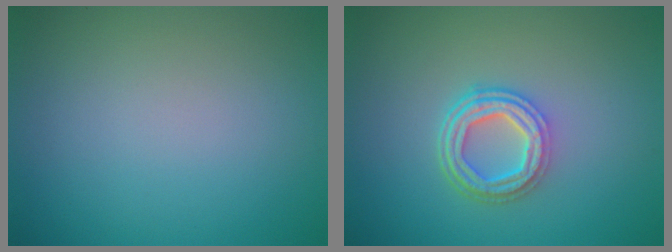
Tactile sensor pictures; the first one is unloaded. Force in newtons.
{"total": 4.2, "press": 3.1, "slide": 2.8}